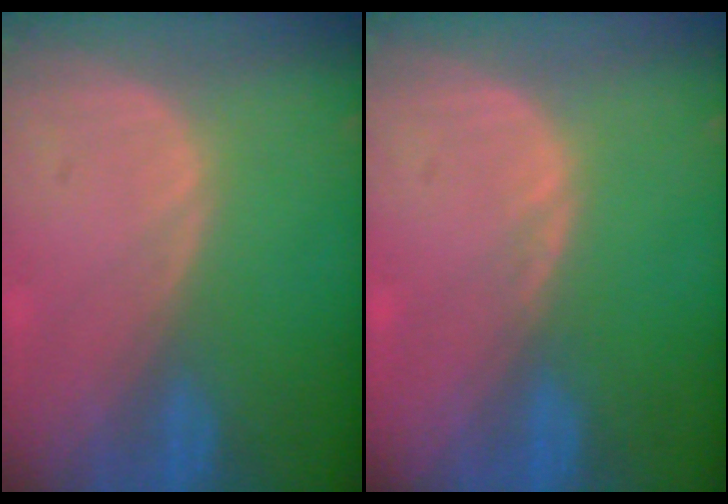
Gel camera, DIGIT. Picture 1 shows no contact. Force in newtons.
{"total": 0.5, "press": 0.5, "slide": 0.2}